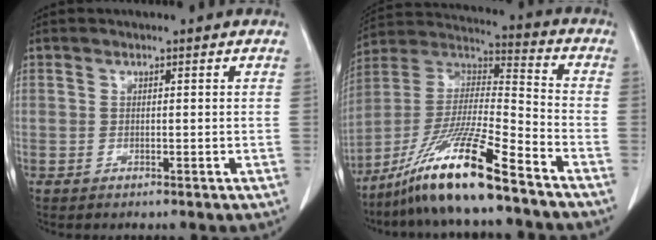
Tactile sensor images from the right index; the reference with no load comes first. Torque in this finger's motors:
{"motor_torque": [1.09, -1.05, 0.60, 0.21]}